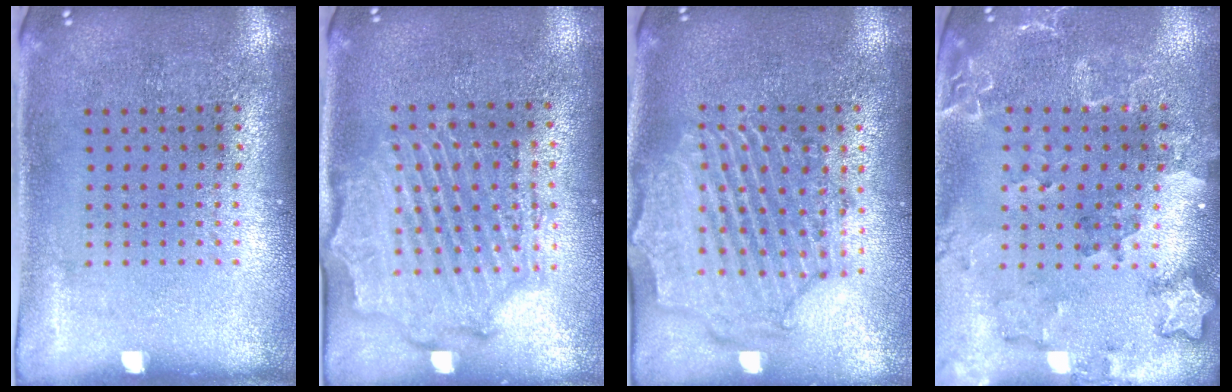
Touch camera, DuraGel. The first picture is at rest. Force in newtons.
{"total": 2.1, "press": 2.0, "slide": 0.6}
{"total": 2.4, "press": 2.2, "slide": 0.8}
{"total": 2.0, "press": 1.9, "slide": 0.5}